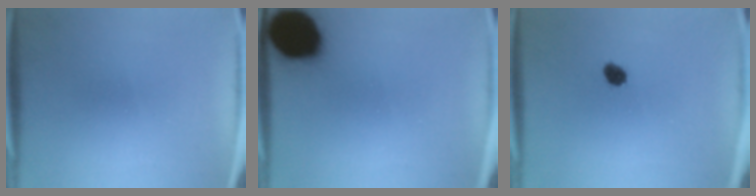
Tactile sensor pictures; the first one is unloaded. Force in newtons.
{"total": 19.6}
{"total": 2.8}